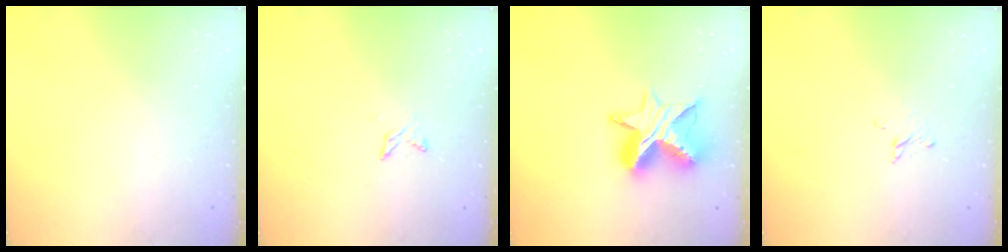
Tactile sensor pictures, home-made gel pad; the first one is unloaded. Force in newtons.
{"total": 2.5, "press": 2.5, "slide": 0.5}
{"total": 12.7, "press": 12.7, "slide": 1.0}
{"total": 2.1, "press": 2.1, "slide": 0.1}